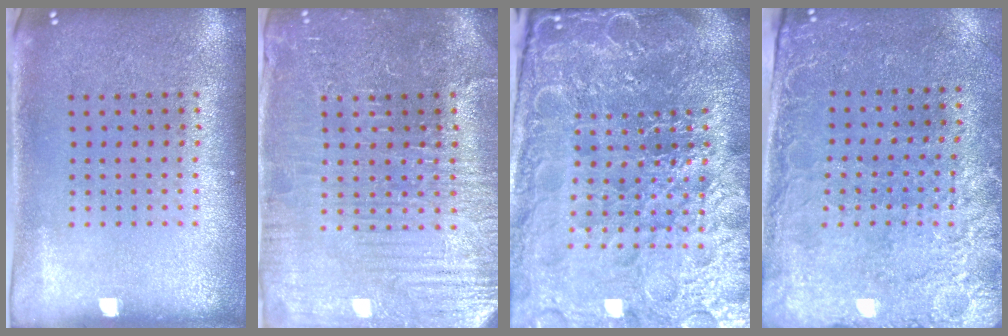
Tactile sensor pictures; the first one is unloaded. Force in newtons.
{"total": 4.3, "press": 4.2, "slide": 1.2}
{"total": 6.8, "press": 6.0, "slide": 3.3}
{"total": 2.6, "press": 2.4, "slide": 1.1}